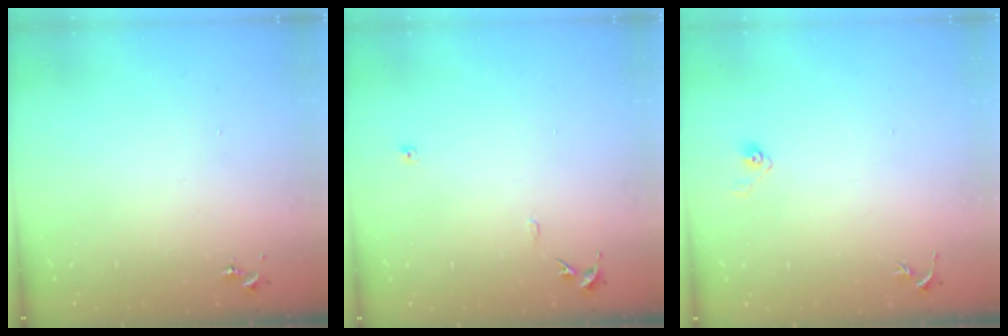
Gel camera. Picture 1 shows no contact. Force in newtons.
{"total": 6.1, "press": 6.1, "slide": 0.7}
{"total": 3.6, "press": 2.9, "slide": 2.0}